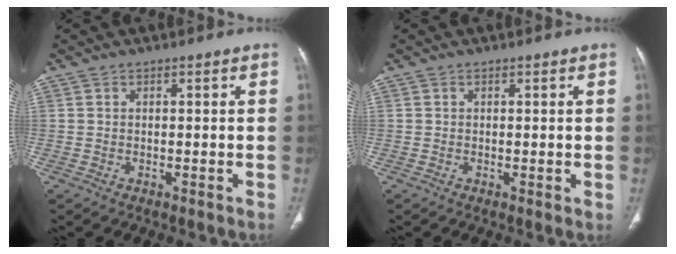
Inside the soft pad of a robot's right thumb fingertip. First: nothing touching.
{"total": 0.7, "force": [0.1, 0.2, 0.7], "torque": [-0.015, -0.005, 0.001]}